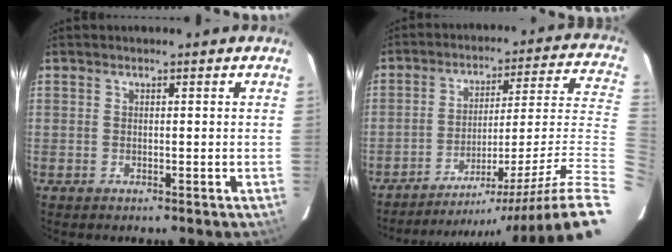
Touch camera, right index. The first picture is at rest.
{"total": 22.8, "force": [-15.6, -1.9, 16.6], "torque": [-0.196, -0.053, -0.220]}